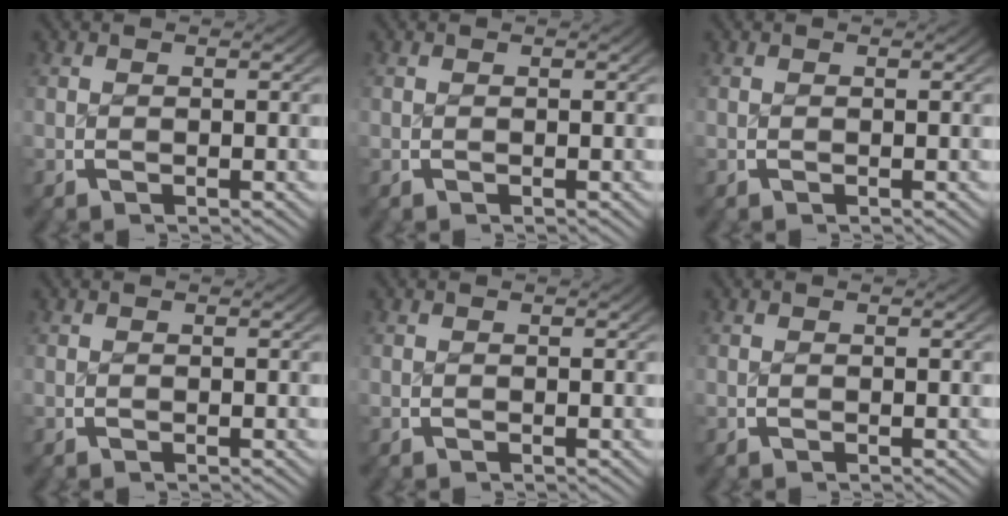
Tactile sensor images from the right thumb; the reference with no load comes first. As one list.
[{"total": 0.0}, {"total": 0.0}, {"total": 0.0}, {"total": 0.0}, {"total": 0.0}]